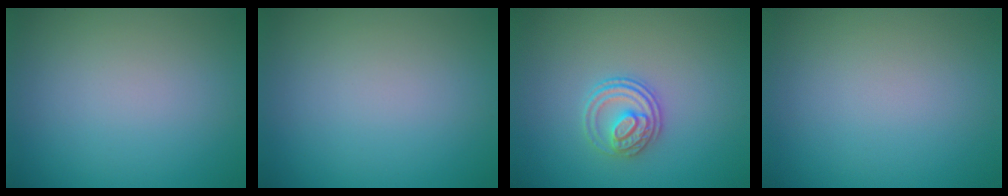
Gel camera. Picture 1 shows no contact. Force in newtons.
{"total": 0.0}
{"total": 2.8, "press": 2.6, "slide": 1.2}
{"total": 0.0}